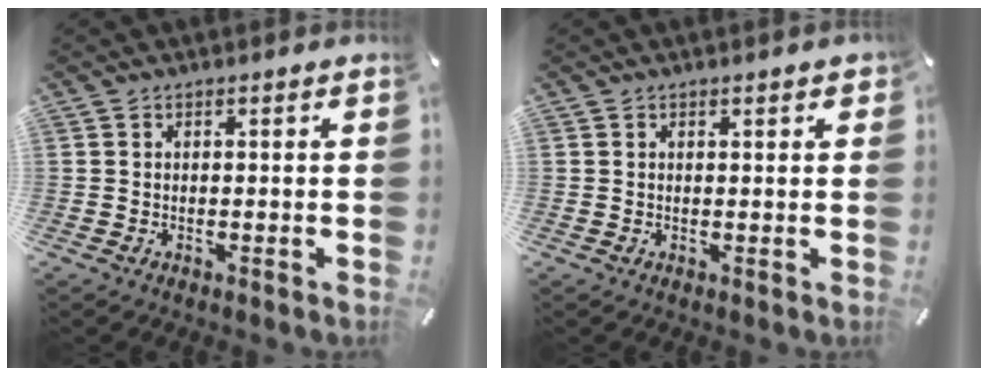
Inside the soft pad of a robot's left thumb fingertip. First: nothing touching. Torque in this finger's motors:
{"motor_torque": [0.06, -0.19, -0.06, 0.10, -0.02]}